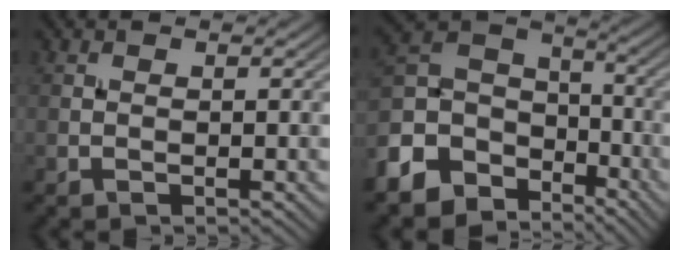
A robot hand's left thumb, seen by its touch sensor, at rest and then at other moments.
{"total": 11.8, "force": [-6.6, 8.3, 5.1], "torque": [-0.158, -0.017, -0.128]}